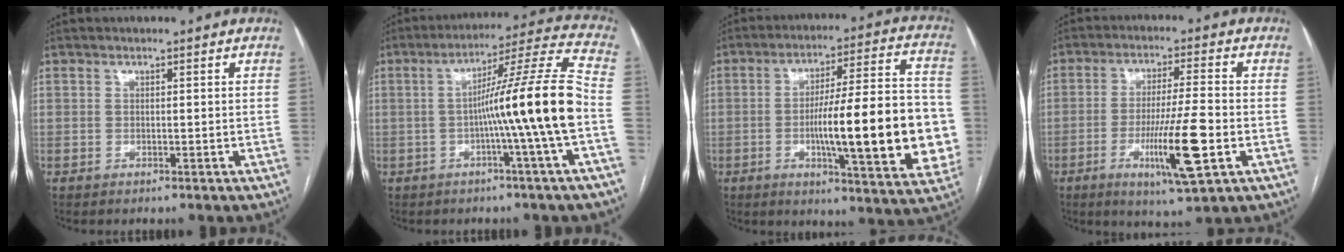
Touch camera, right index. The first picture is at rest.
{"total": 14.2, "force": [-2.8, -2.5, 13.8], "torque": [-0.207, 0.012, -0.052]}
{"total": 21.9, "force": [-3.3, 3.7, 21.3], "torque": [-0.257, 0.019, -0.039]}
{"total": 11.8, "force": [-3.7, 0.4, 11.2], "torque": [-0.200, -0.020, -0.062]}